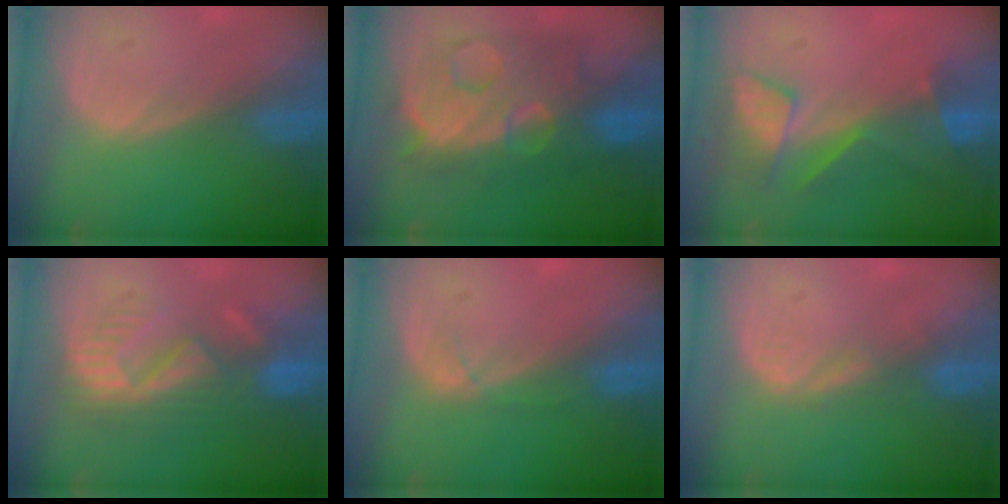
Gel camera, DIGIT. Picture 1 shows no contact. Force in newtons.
{"total": 12.3, "press": 12.2, "slide": 1.2}
{"total": 8.5, "press": 7.2, "slide": 4.5}
{"total": 8.6, "press": 8.2, "slide": 2.8}
{"total": 1.4, "press": 1.3, "slide": 0.3}
{"total": 2.7, "press": 2.1, "slide": 1.7}